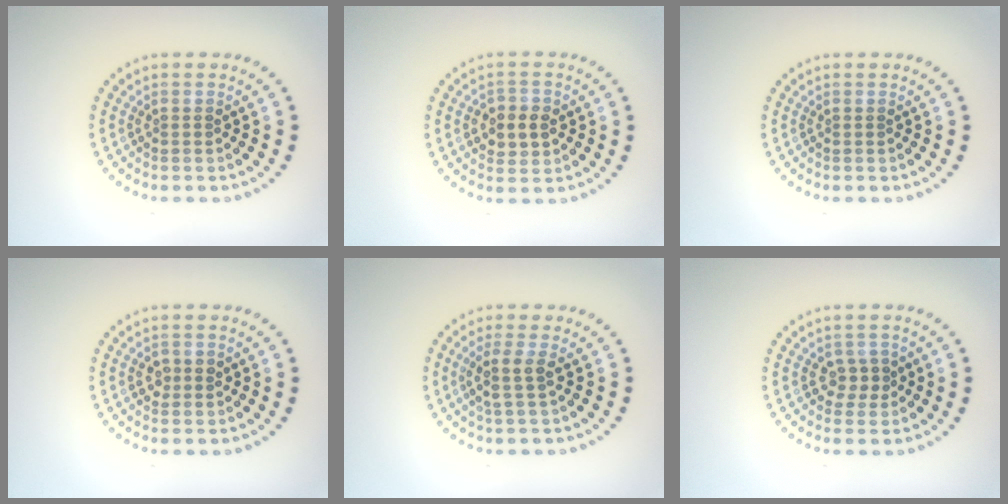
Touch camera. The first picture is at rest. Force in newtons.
{"total": 2.9, "press": 2.8, "slide": 0.5}
{"total": 0.0}
{"total": 1.5, "press": 1.5, "slide": 0.2}
{"total": 2.1, "press": 1.7, "slide": 1.3}
{"total": 1.8, "press": 1.7, "slide": 0.6}